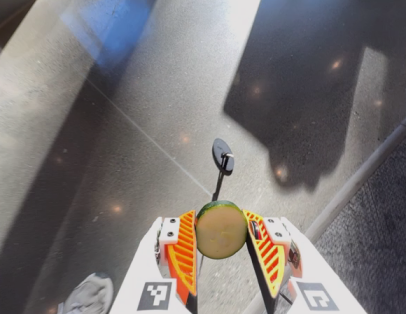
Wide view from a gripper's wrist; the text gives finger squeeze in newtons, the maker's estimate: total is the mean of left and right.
{"total": 11.0, "left": 11.0, "right": 11.0}